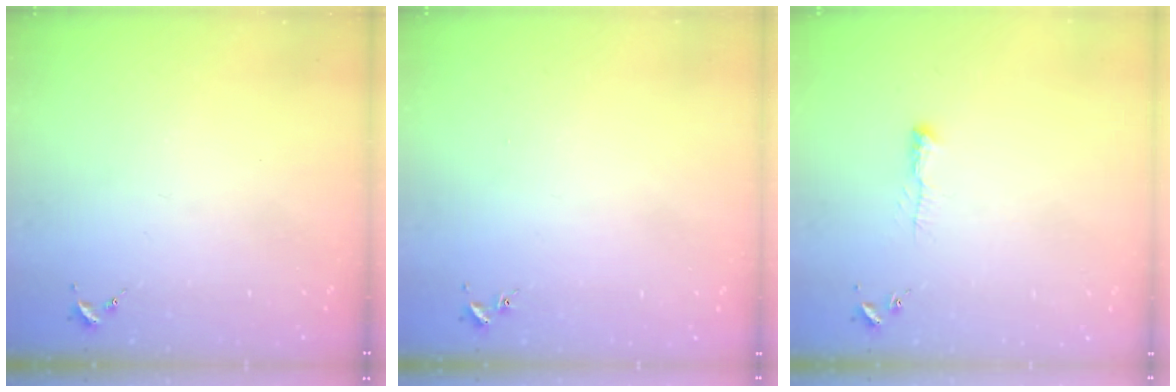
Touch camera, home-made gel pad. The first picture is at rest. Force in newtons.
{"total": 0.6, "press": 0.6, "slide": 0.1}
{"total": 4.5, "press": 4.4, "slide": 0.7}